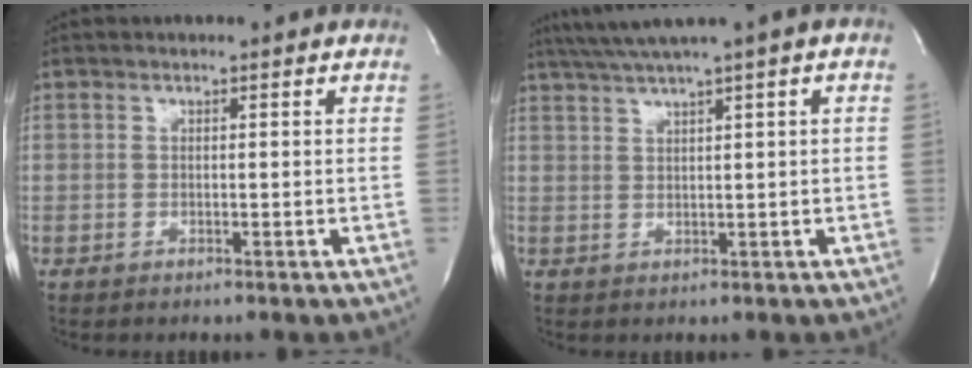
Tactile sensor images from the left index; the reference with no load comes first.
{"total": 6.1, "force": [3.9, -0.9, 4.6], "torque": [-0.083, 0.024, 0.070]}